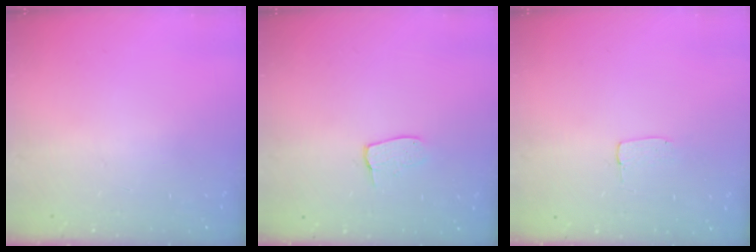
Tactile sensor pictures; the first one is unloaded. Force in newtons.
{"total": 5.2, "press": 5.2, "slide": 0.3}
{"total": 2.9, "press": 2.9, "slide": 0.2}